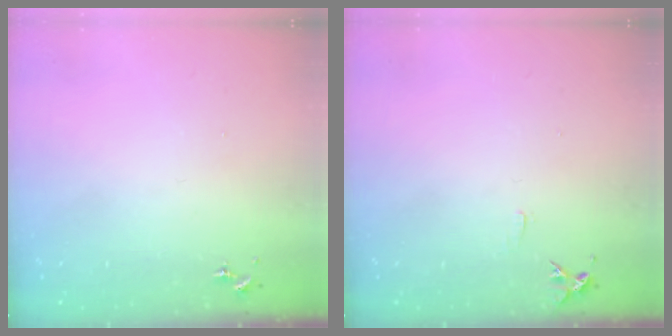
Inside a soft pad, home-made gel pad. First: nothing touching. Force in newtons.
{"total": 5.5, "press": 5.4, "slide": 0.6}